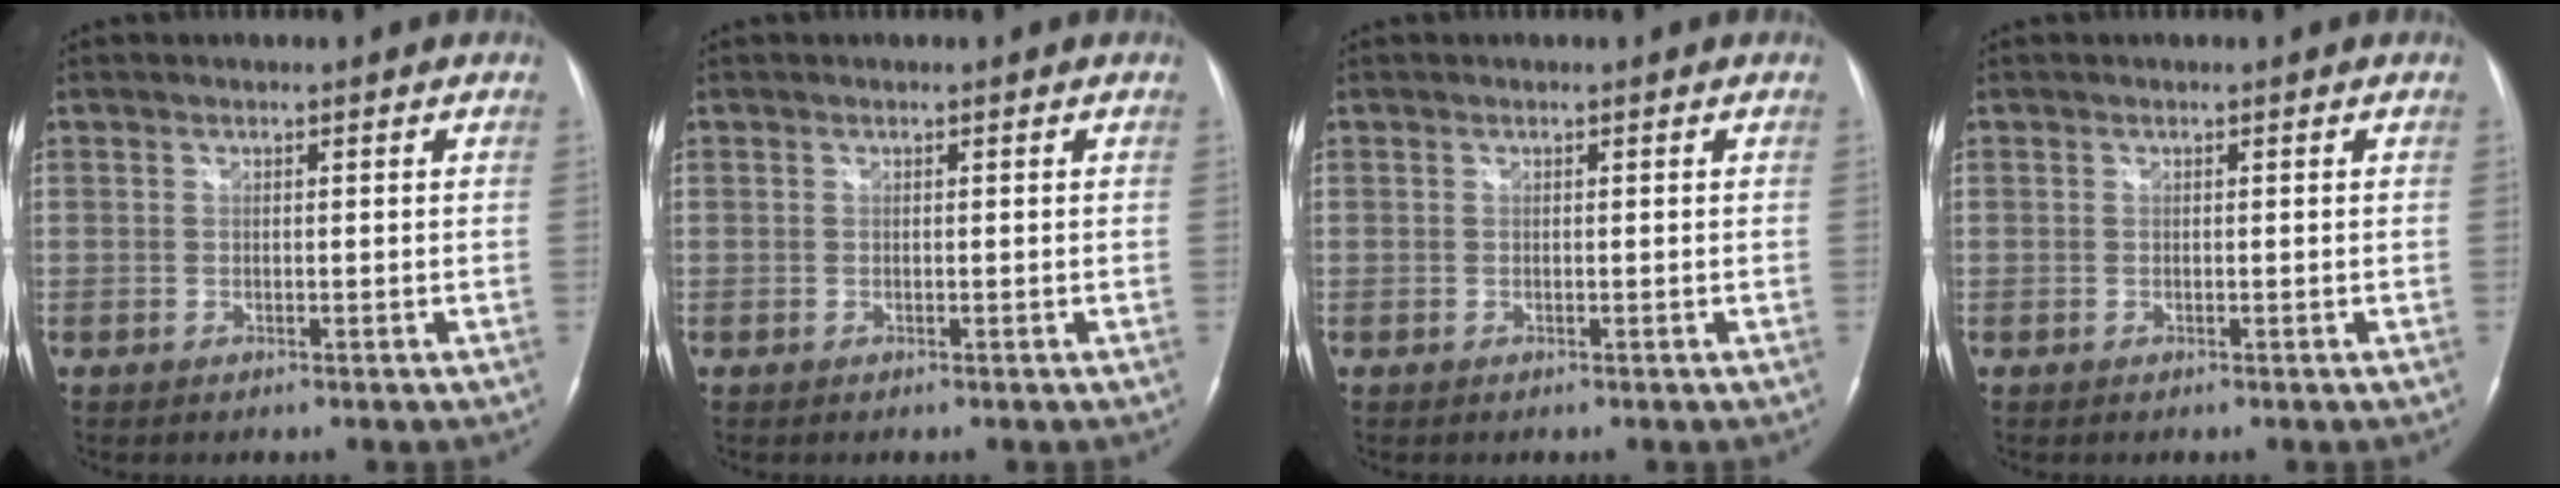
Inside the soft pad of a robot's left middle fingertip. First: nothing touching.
{"total": 0.0}
{"total": 0.0}
{"total": 0.0}